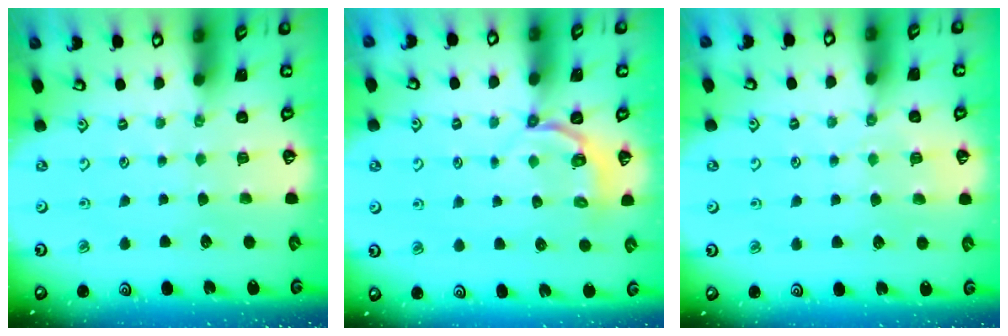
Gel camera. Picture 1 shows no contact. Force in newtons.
{"total": 3.6, "press": 2.6, "slide": 2.5}
{"total": 4.5, "press": 4.5, "slide": 0.6}